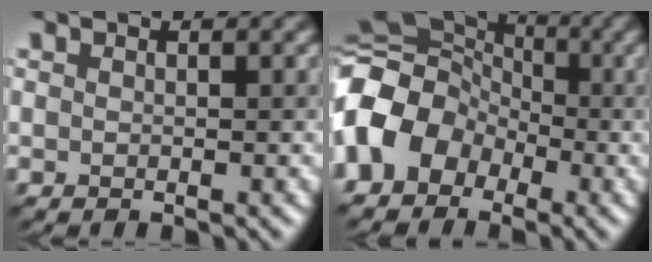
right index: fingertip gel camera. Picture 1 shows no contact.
{"total": 10.0, "force": [-2.2, 8.2, 5.3], "torque": [-0.092, -0.005, -0.050]}